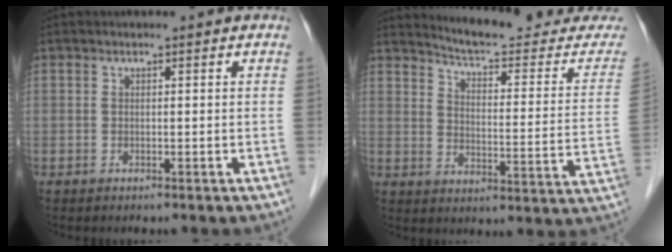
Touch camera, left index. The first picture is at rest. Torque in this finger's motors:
{"motor_torque": [-1.04, -1.10, 0.05, 0.02]}